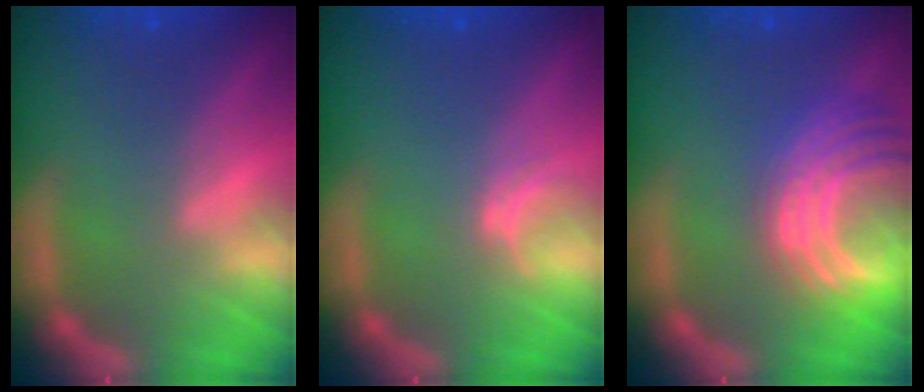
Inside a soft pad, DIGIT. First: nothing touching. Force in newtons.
{"total": 1.0}
{"total": 10.0}